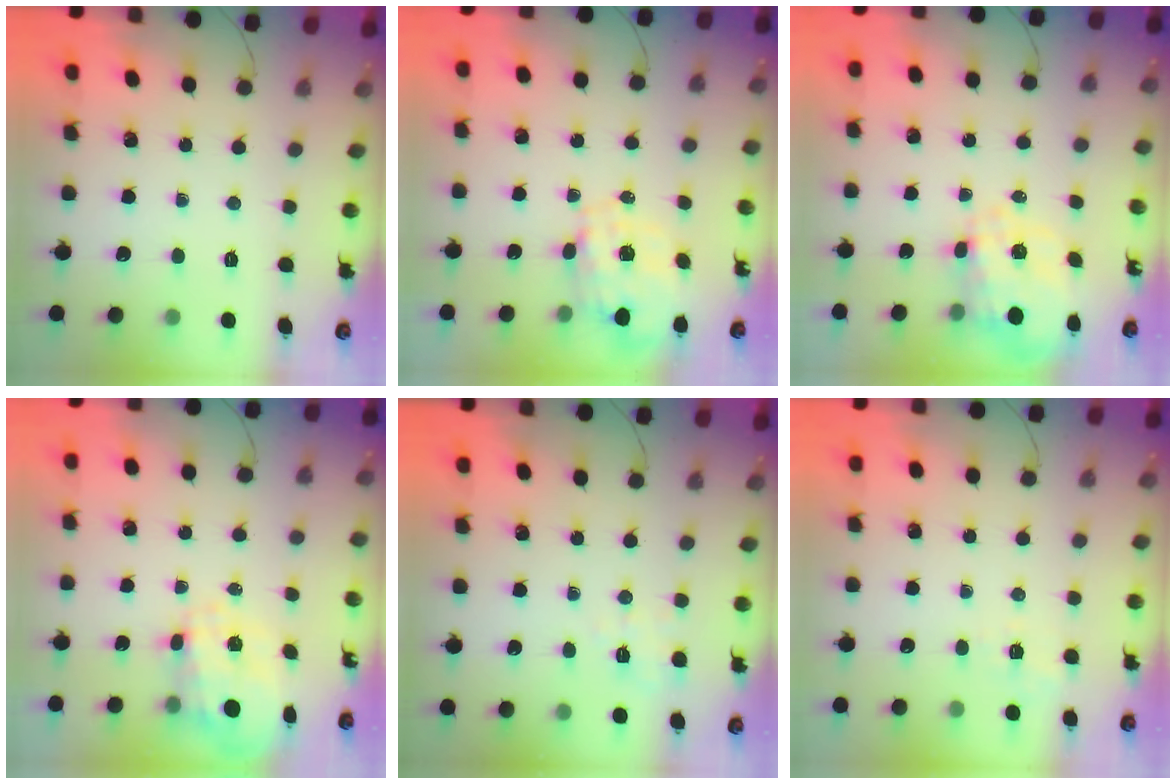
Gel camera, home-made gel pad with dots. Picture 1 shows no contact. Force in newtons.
{"total": 1.3, "press": 1.2, "slide": 0.4}
{"total": 10.8, "press": 10.7, "slide": 1.2}
{"total": 9.3, "press": 9.3, "slide": 1.1}
{"total": 4.0, "press": 3.7, "slide": 1.5}
{"total": 1.8, "press": 0.4, "slide": 1.8}